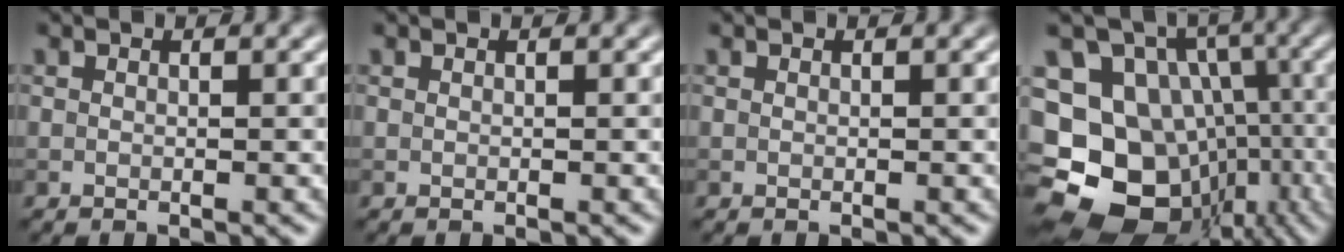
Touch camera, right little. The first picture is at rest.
{"total": 0.0}
{"total": 0.0}
{"total": 21.4, "force": [-7.0, 18.2, 9.0], "torque": [-0.179, -0.018, -0.094]}